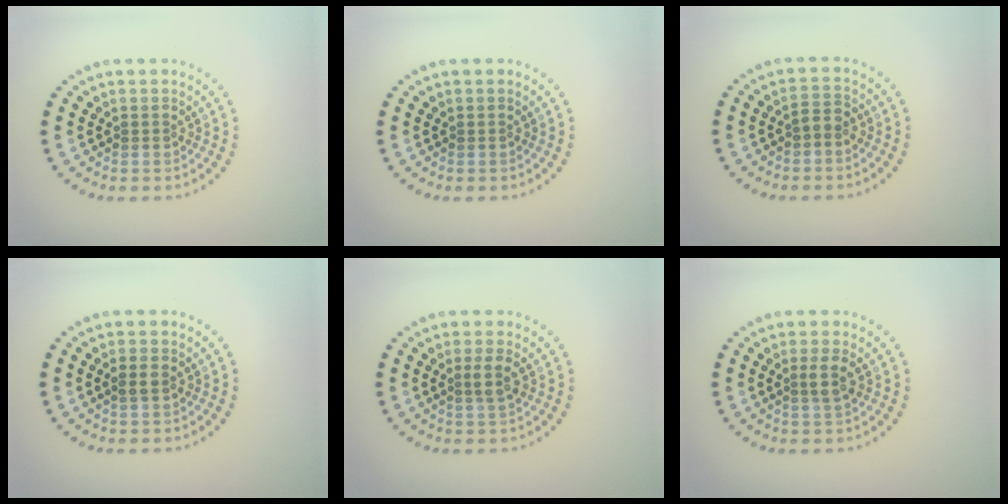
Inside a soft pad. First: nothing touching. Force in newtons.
{"total": 0.0}
{"total": 1.2, "press": 1.1, "slide": 0.5}
{"total": 1.3, "press": 1.3, "slide": 0.0}
{"total": 1.7, "press": 1.4, "slide": 1.0}
{"total": 1.7, "press": 1.4, "slide": 1.0}